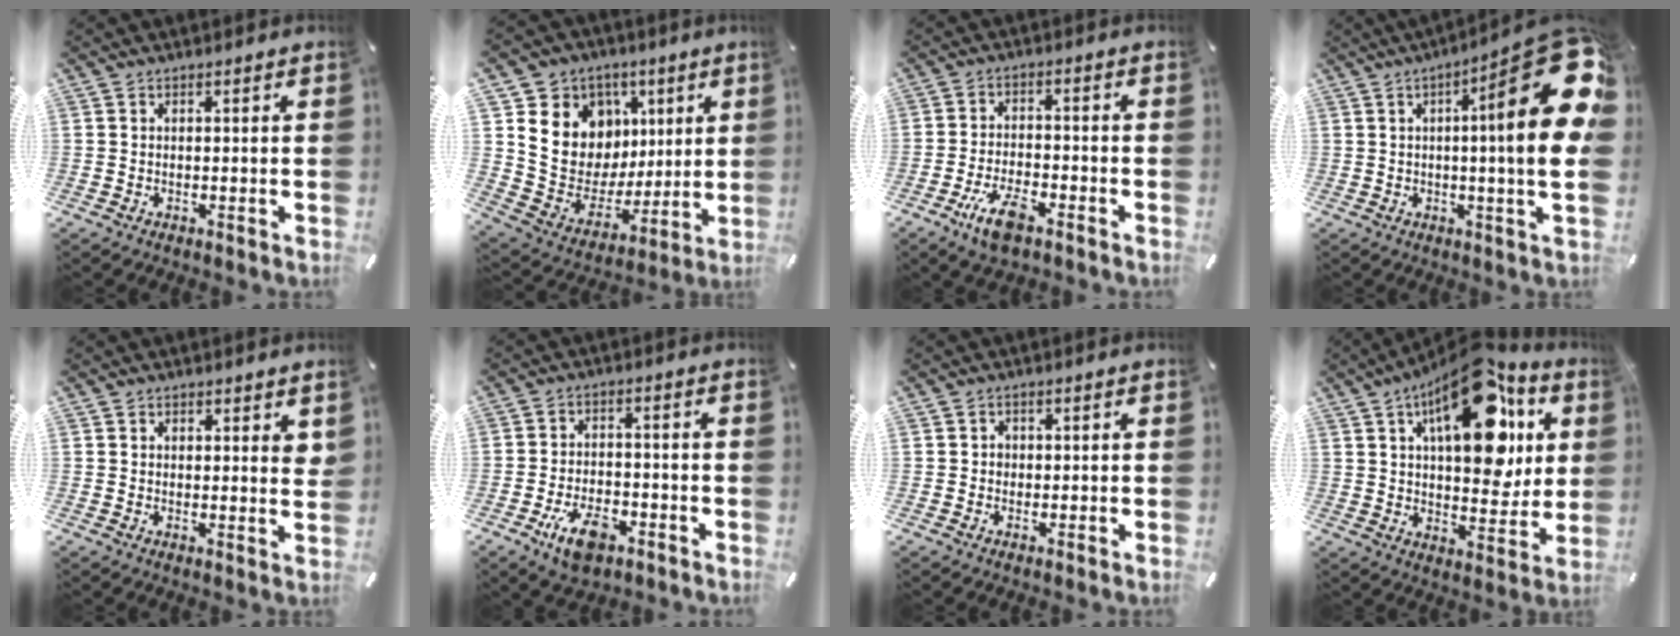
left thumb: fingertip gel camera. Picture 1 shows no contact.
{"total": 14.9, "force": [4.2, 13.6, 4.5], "torque": [-0.068, -0.029, 0.100]}
{"total": 8.4, "force": [-5.0, 3.4, 5.8], "torque": [-0.124, 0.013, -0.093]}
{"total": 26.7, "force": [6.8, 4.9, 25.4], "torque": [-0.353, -0.059, 0.101]}
{"total": 2.2, "force": [1.7, 1.1, 0.8], "torque": [0.000, -0.005, 0.028]}
{"total": 8.8, "force": [-4.4, 4.9, 5.8], "torque": [-0.110, 0.012, -0.080]}
{"total": 1.6, "force": [-0.2, 1.5, 0.5], "torque": [-0.004, 0.002, -0.008]}
{"total": 22.7, "force": [10.4, 11.6, 16.6], "torque": [-0.233, -0.051, 0.170]}